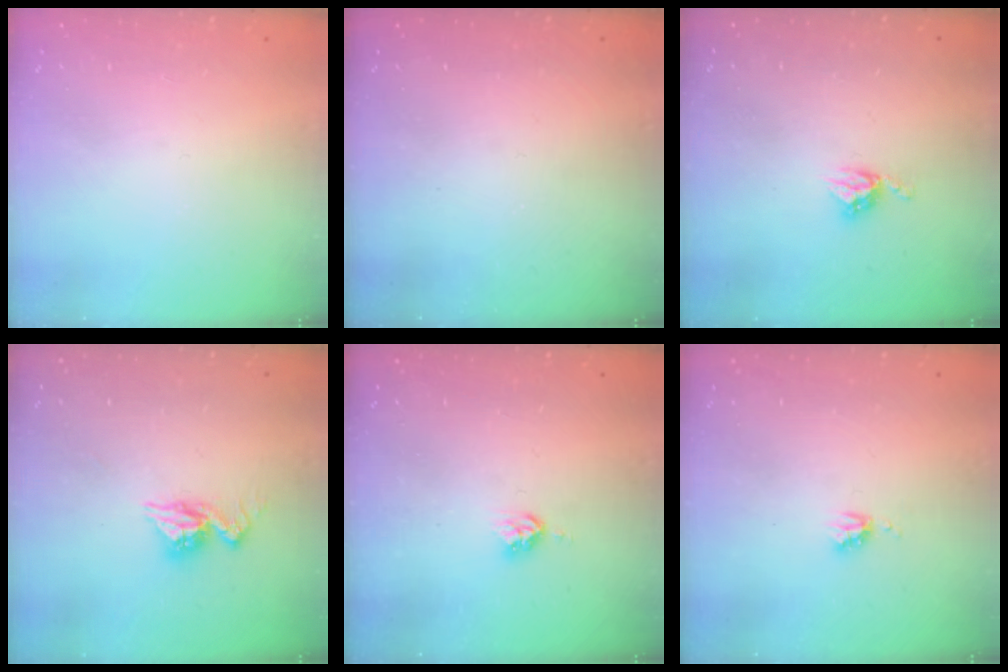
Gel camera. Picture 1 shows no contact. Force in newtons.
{"total": 0.0}
{"total": 4.9, "press": 4.8, "slide": 0.2}
{"total": 9.3, "press": 9.3, "slide": 0.6}
{"total": 3.7, "press": 3.7, "slide": 0.5}
{"total": 3.7, "press": 3.7, "slide": 0.4}